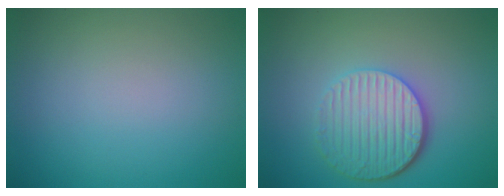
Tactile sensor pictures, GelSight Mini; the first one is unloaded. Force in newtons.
{"total": 5.2, "press": 4.0, "slide": 3.2}